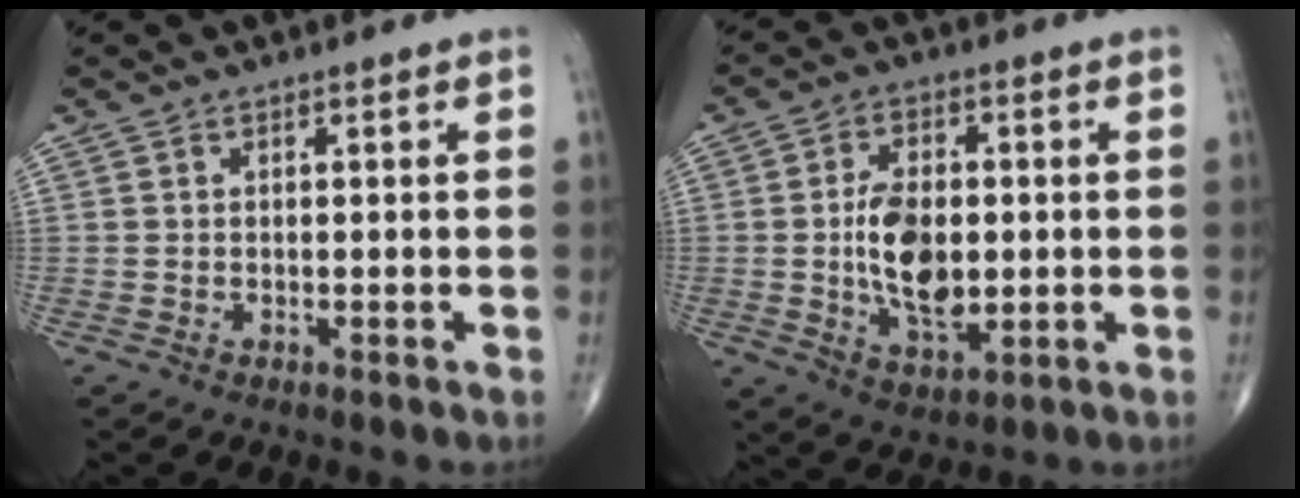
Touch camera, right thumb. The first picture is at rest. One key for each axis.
{"total": 11.8, "fx": -0.4, "fy": 6.6, "fz": 9.8, "tx": -0.155, "ty": -0.006, "tz": 0.000}